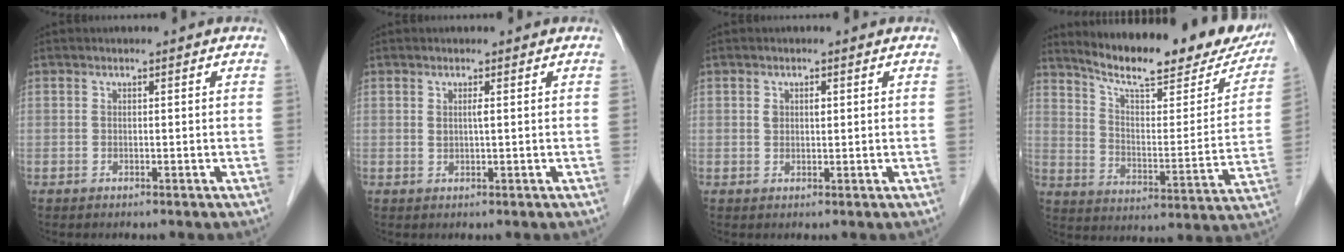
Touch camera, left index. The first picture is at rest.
{"total": 0.9, "force": [0.3, 0.0, 0.8], "torque": [-0.021, 0.001, 0.006]}
{"total": 1.4, "force": [0.5, 0.9, 1.0], "torque": [-0.018, 0.004, 0.010]}
{"total": 22.7, "force": [19.8, 4.4, 10.2], "torque": [-0.148, -0.034, 0.268]}